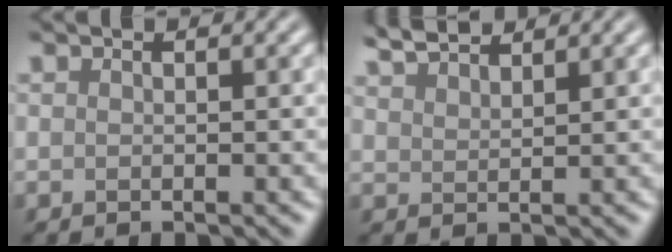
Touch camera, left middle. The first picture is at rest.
{"total": 2.8, "force": [2.7, 0.4, 0.8], "torque": [-0.013, 0.006, 0.057]}